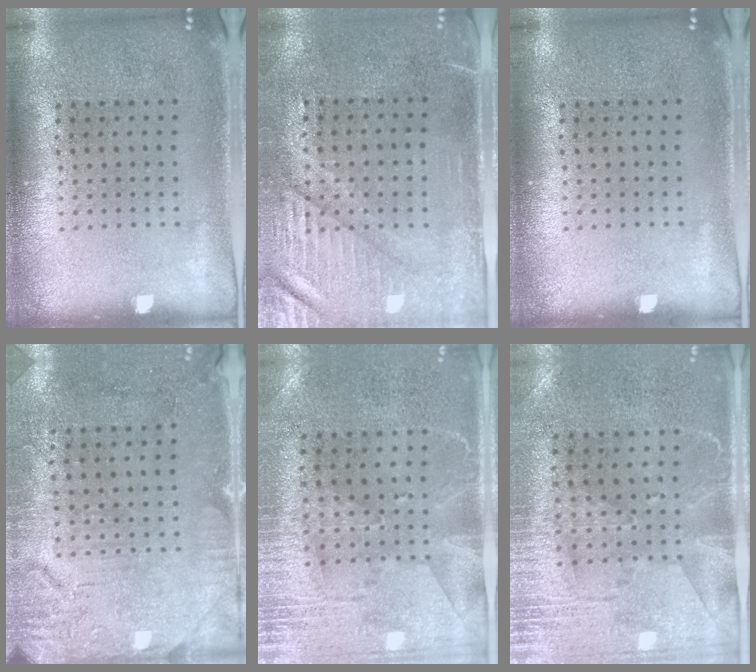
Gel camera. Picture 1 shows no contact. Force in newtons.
{"total": 3.6, "press": 3.1, "slide": 1.8}
{"total": 0.0}
{"total": 3.1, "press": 2.6, "slide": 1.6}
{"total": 2.8, "press": 2.4, "slide": 1.5}
{"total": 2.8, "press": 2.4, "slide": 1.5}